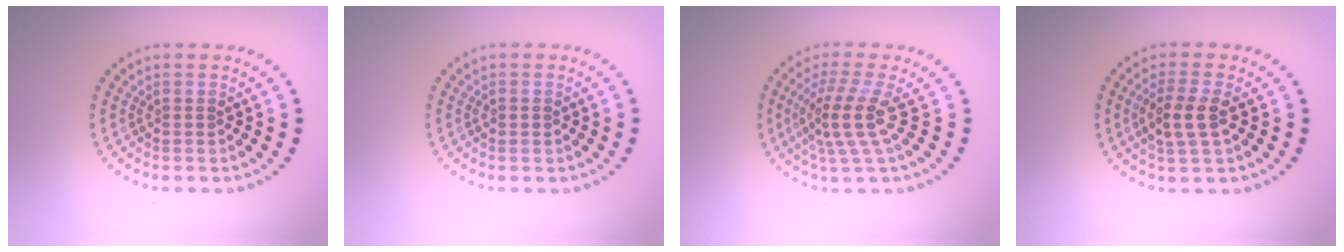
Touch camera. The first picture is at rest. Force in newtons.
{"total": 0.6, "press": 0.6, "slide": 0.1}
{"total": 4.0, "press": 2.8, "slide": 2.9}
{"total": 2.9, "press": 2.8, "slide": 0.9}